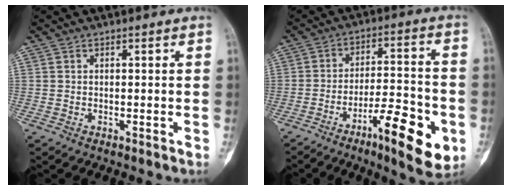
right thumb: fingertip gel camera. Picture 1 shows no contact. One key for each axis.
{"total": 15.1, "fx": -6.4, "fy": 4.2, "fz": 13.0, "tx": -0.184, "ty": 0.030, "tz": -0.095}